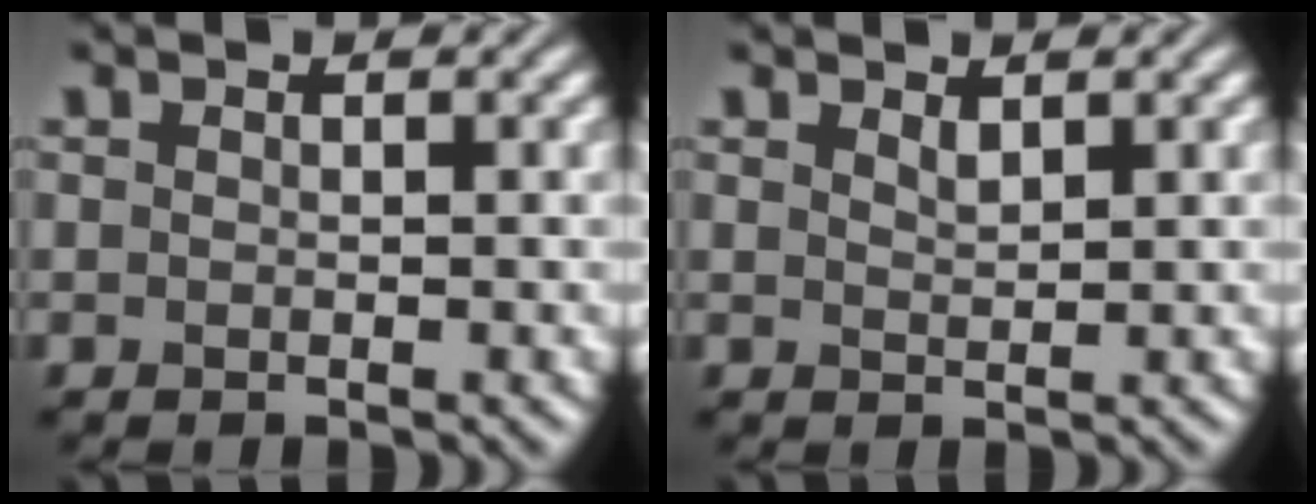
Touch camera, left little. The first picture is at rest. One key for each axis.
{"total": 0.9, "fx": 0.8, "fy": 0.2, "fz": 0.4, "tx": -0.009, "ty": -0.001, "tz": 0.016}